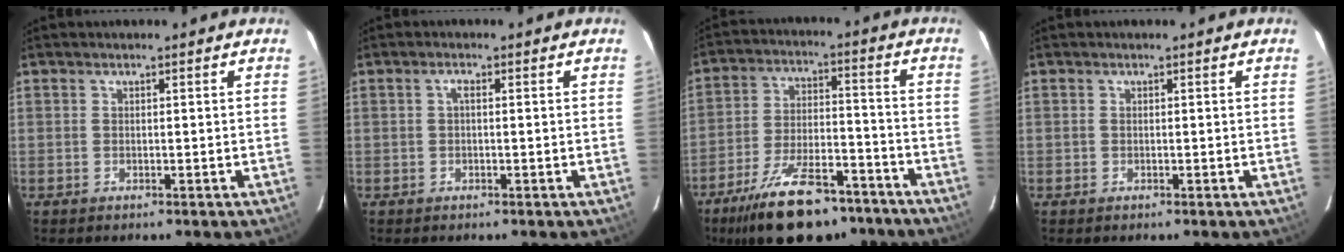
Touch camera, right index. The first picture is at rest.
{"total": 1.0, "force": [0.0, 0.3, 1.0], "torque": [-0.018, 0.006, -0.002]}
{"total": 19.8, "force": [-14.7, 8.0, 10.6], "torque": [-0.202, -0.008, -0.222]}
{"total": 0.0}